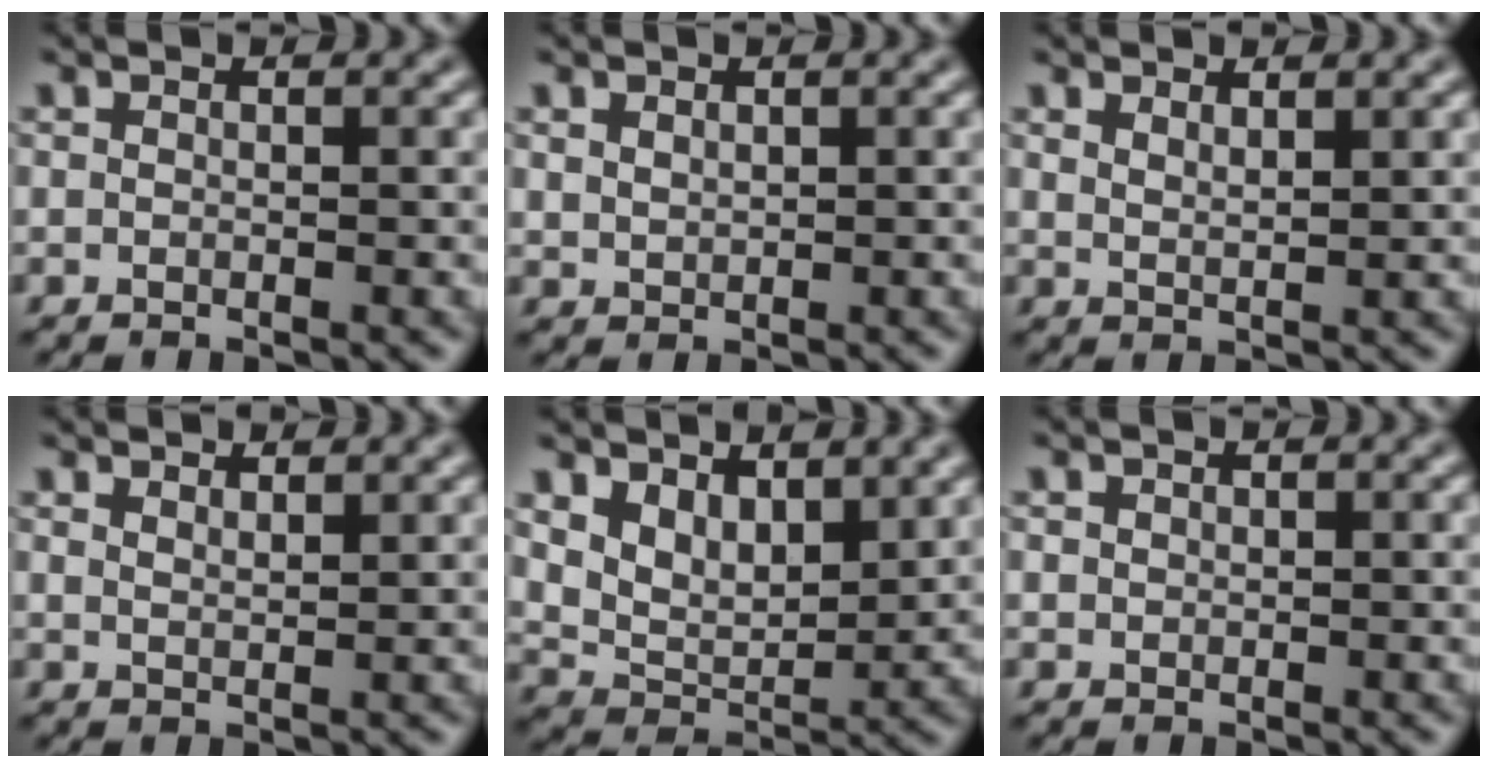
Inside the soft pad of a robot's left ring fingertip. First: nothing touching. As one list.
[{"total": 1.0, "force": [0.5, 0.7, 0.4], "torque": [-0.012, -0.004, 0.014]}, {"total": 1.3, "force": [1.1, 0.3, 0.8], "torque": [-0.017, -0.003, 0.020]}, {"total": 1.7, "force": [1.6, 0.3, 0.5], "torque": [-0.009, -0.001, 0.025]}, {"total": 4.6, "force": [2.6, 2.7, 2.7], "torque": [-0.060, -0.017, 0.047]}, {"total": 0.5, "force": [0.1, 0.5, 0.1], "torque": [0.002, -0.003, 0.004]}]